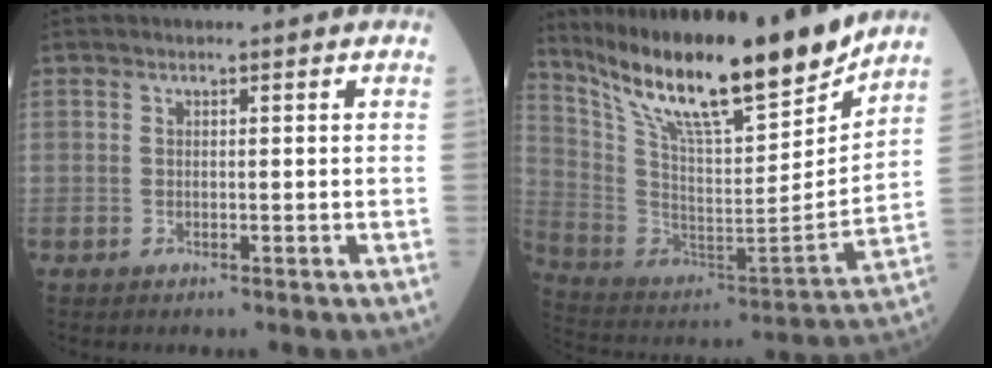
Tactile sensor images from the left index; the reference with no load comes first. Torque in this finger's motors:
{"motor_torque": [1.33, -0.81, 0.37, 0.21]}